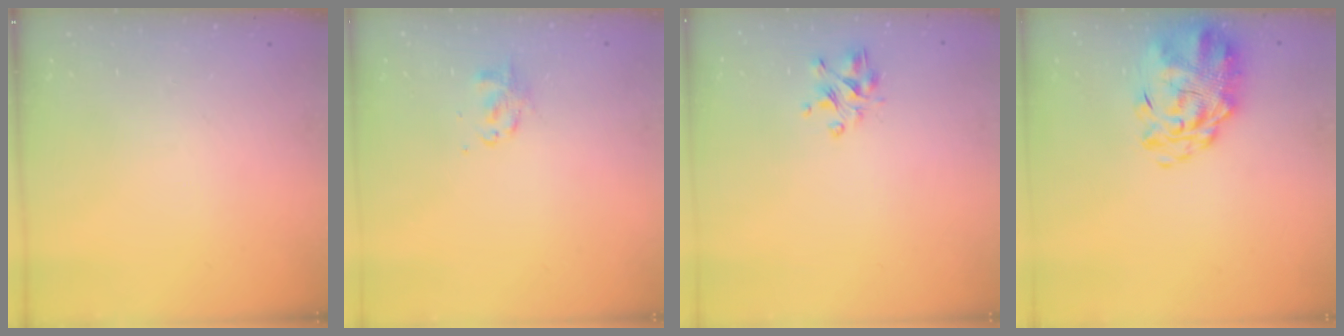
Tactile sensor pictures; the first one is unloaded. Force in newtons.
{"total": 2.8, "press": 2.7, "slide": 0.4}
{"total": 3.5, "press": 3.1, "slide": 1.5}
{"total": 5.9, "press": 5.6, "slide": 2.1}